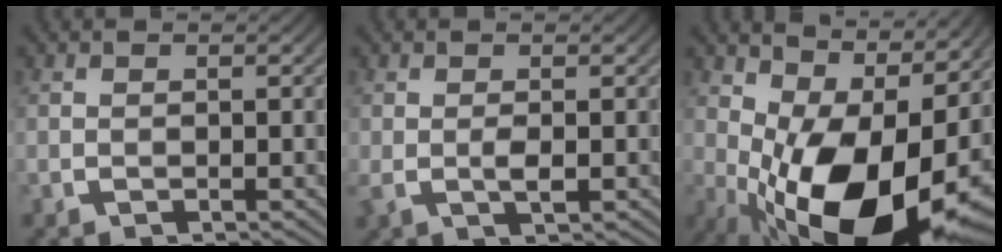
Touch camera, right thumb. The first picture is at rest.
{"total": 1.6, "force": [0.2, 0.6, 1.4], "torque": [-0.030, -0.002, 0.005]}
{"total": 15.5, "force": [-1.7, 8.3, 12.9], "torque": [-0.219, -0.064, 0.008]}